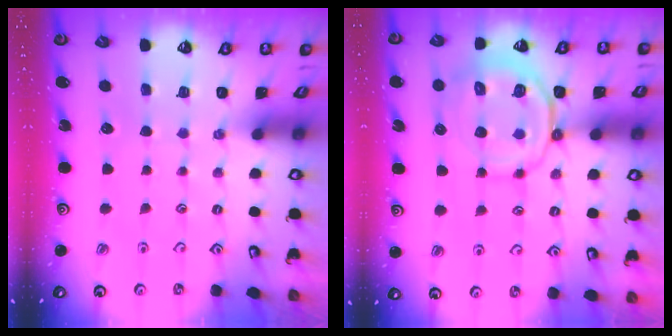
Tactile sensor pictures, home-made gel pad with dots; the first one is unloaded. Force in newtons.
{"total": 12.1, "press": 12.0, "slide": 1.6}